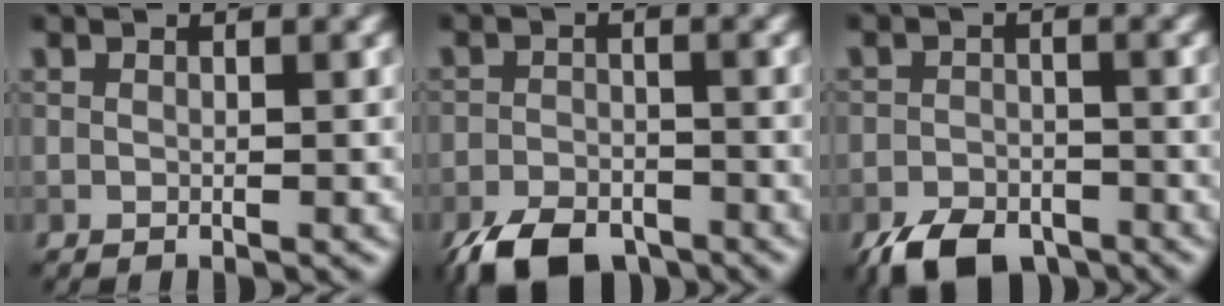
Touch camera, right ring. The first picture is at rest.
{"total": 5.7, "force": [-4.2, 2.7, 2.8], "torque": [-0.047, -0.006, -0.082]}
{"total": 5.4, "force": [-3.9, 2.8, 2.5], "torque": [-0.042, -0.007, -0.070]}